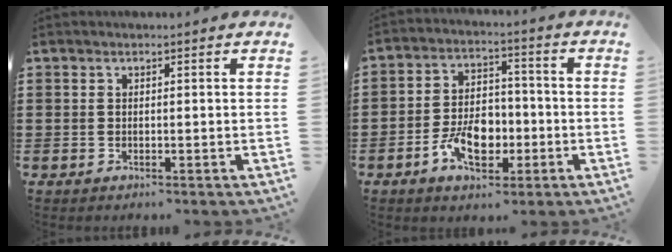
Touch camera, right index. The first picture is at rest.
{"total": 8.1, "force": [-2.9, 5.1, 5.6], "torque": [-0.098, 0.002, -0.055]}